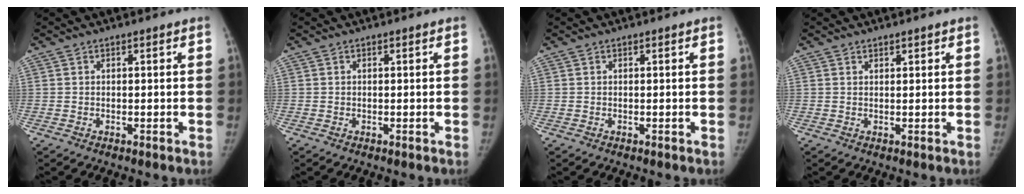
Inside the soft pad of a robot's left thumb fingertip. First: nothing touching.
{"total": 0.0}
{"total": 0.0}
{"total": 0.7, "force": [0.7, 0.3, 0.2], "torque": [0.004, -0.004, 0.009]}